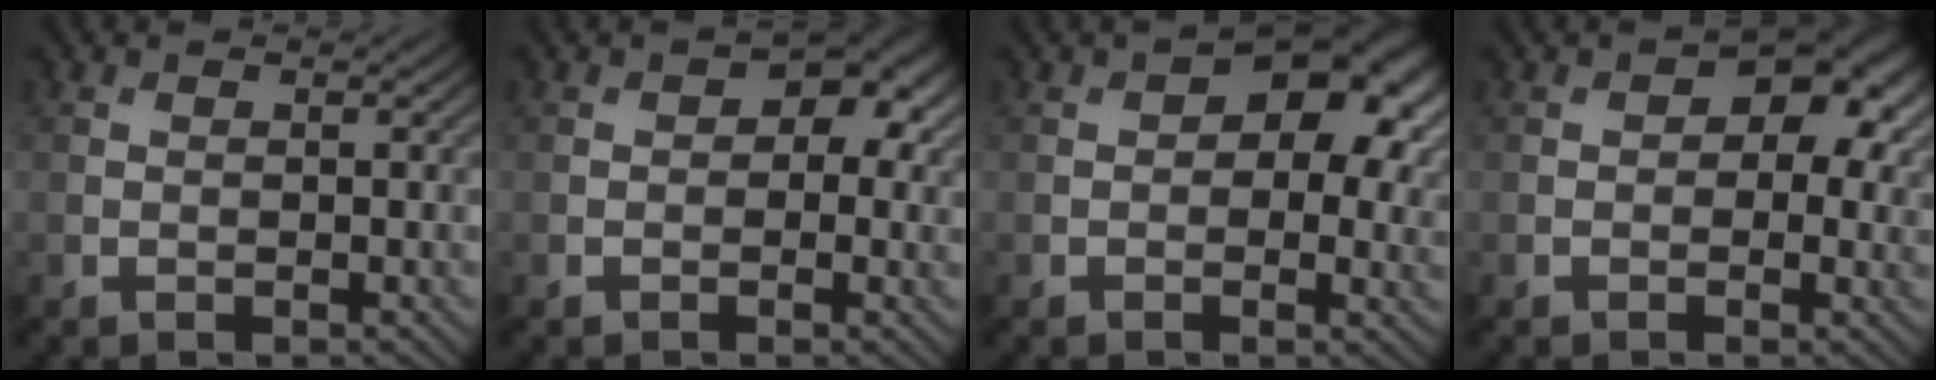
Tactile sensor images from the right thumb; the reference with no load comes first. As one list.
[{"total": 5.0, "force": [1.1, 3.2, 3.7], "torque": [-0.040, -0.004, 0.009]}, {"total": 9.6, "force": [2.2, 5.7, 7.4], "torque": [-0.088, -0.001, 0.023]}, {"total": 7.0, "force": [1.7, 4.3, 5.3], "torque": [-0.062, -0.003, 0.017]}]